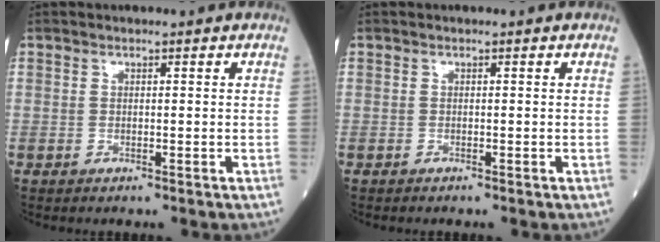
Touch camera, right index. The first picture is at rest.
{"total": 0.0}